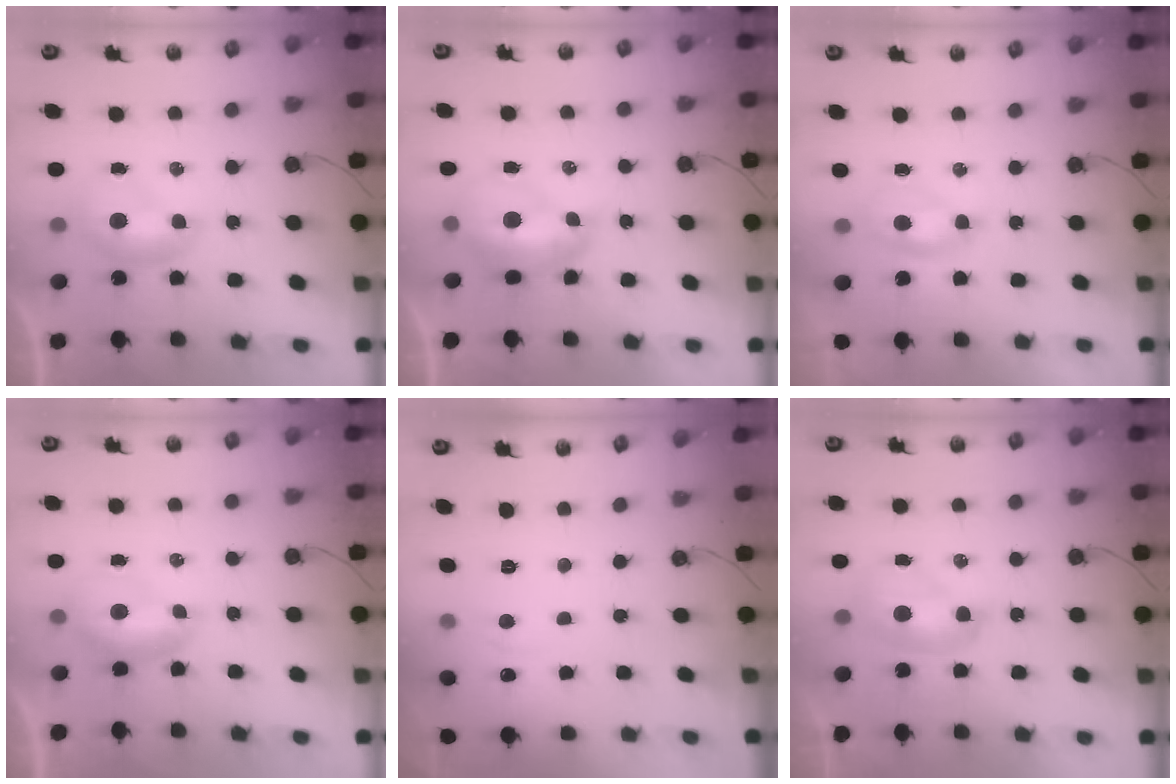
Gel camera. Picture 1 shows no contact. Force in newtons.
{"total": 2.6, "press": 2.5, "slide": 0.7}
{"total": 1.5, "press": 1.4, "slide": 0.6}
{"total": 0.5, "press": 0.5, "slide": 0.2}
{"total": 0.8, "press": 0.2, "slide": 0.7}
{"total": 2.3, "press": 2.3, "slide": 0.2}